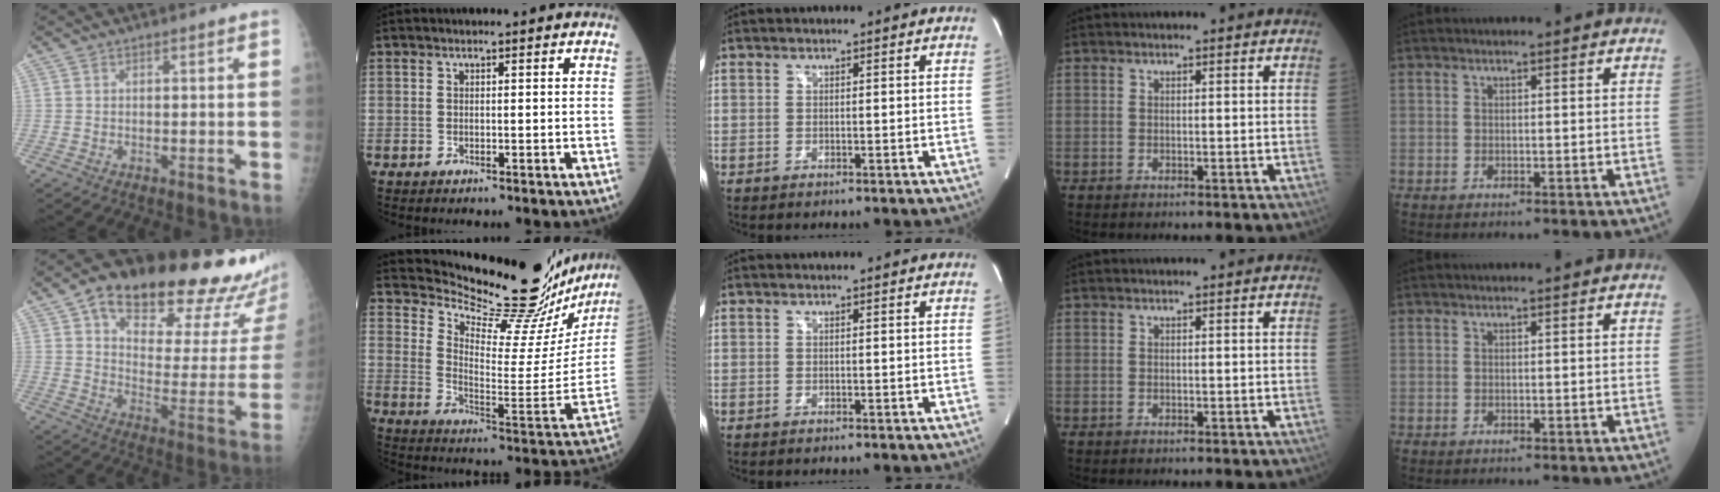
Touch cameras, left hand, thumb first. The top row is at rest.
{"thumb": {"total": 30.0, "force": [19.9, 11.0, 19.5], "torque": [-0.244, -0.054, 0.275]}, "index": {"total": 26.0, "force": [24.3, 2.3, 8.9], "torque": [-0.145, -0.121, 0.315]}}